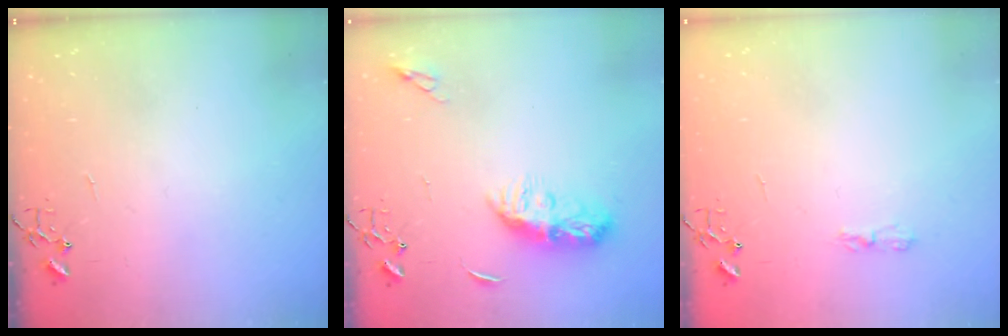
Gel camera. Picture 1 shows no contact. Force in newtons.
{"total": 9.8, "press": 9.8, "slide": 0.5}
{"total": 3.1, "press": 3.1, "slide": 0.6}